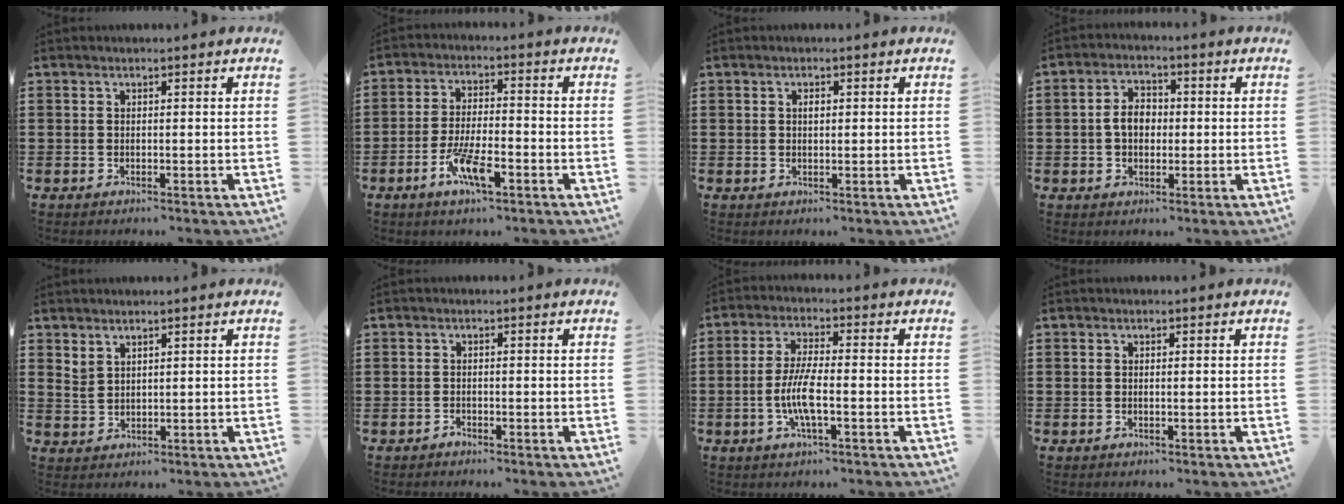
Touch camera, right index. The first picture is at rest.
{"total": 7.5, "force": [-3.7, 2.2, 6.1], "torque": [-0.129, -0.004, -0.067]}
{"total": 0.7, "force": [0.2, 0.3, 0.6], "torque": [-0.013, 0.002, 0.003]}
{"total": 4.0, "force": [-0.3, 2.8, 2.8], "torque": [-0.059, 0.010, -0.007]}
{"total": 2.0, "force": [1.8, 0.8, 0.4], "torque": [-0.012, 0.002, 0.036]}
{"total": 0.9, "force": [-0.8, 0.1, -0.3], "torque": [0.004, 0.003, -0.019]}
{"total": 6.5, "force": [-1.8, 1.3, 6.1], "torque": [-0.139, -0.013, -0.042]}
{"total": 0.0}